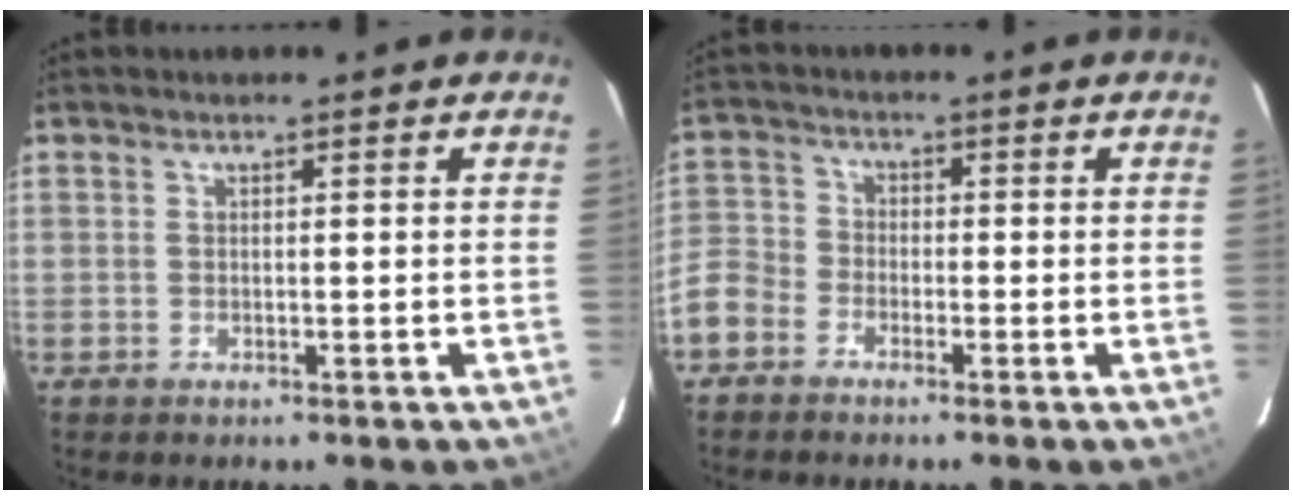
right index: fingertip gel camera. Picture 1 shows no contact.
{"total": 7.3, "force": [-4.1, 5.6, 2.3], "torque": [-0.055, 0.018, -0.095]}